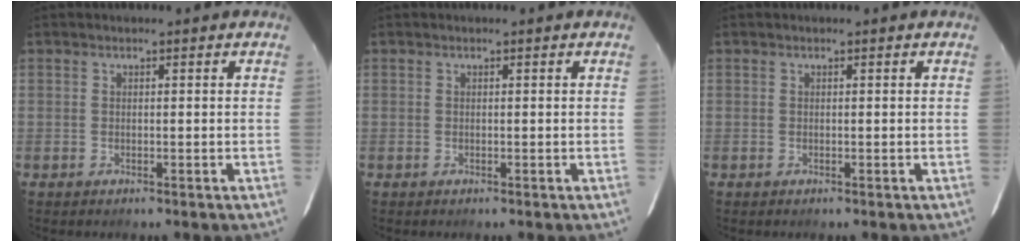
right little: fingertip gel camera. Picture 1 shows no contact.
{"total": 0.0}
{"total": 0.0}